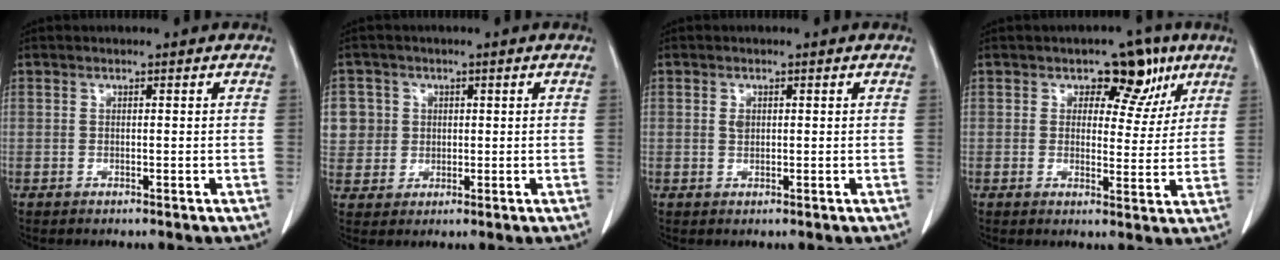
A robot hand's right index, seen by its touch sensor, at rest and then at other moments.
{"total": 7.4, "force": [1.9, 7.1, 0.8], "torque": [-0.021, 0.022, 0.048]}
{"total": 1.2, "force": [0.4, 0.8, 0.8], "torque": [-0.013, -0.002, 0.007]}
{"total": 6.9, "force": [3.7, 4.5, 3.7], "torque": [-0.026, 0.007, 0.046]}